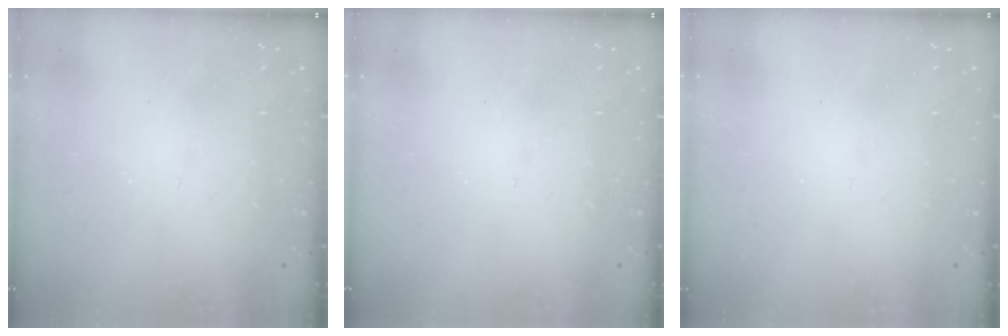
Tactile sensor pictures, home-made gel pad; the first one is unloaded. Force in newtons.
{"total": 0.0}
{"total": 0.0}